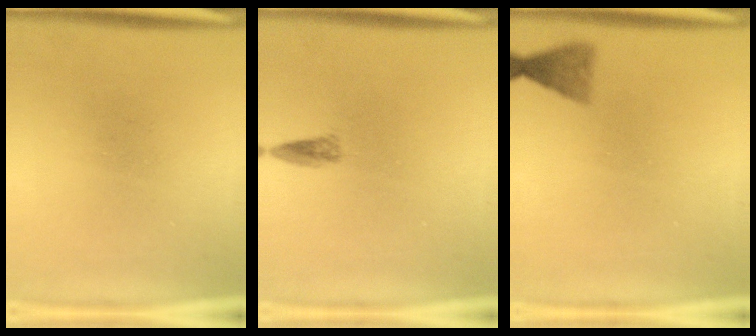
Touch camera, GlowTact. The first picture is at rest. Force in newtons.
{"total": 1.3}
{"total": 2.5}